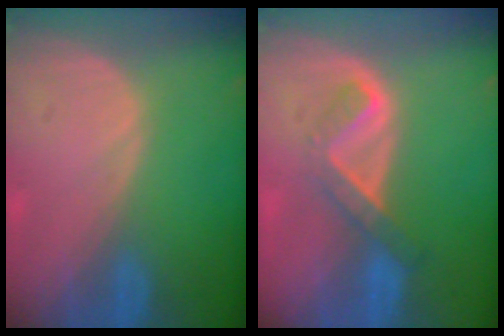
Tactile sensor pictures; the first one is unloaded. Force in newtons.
{"total": 5.1, "press": 4.4, "slide": 2.7}